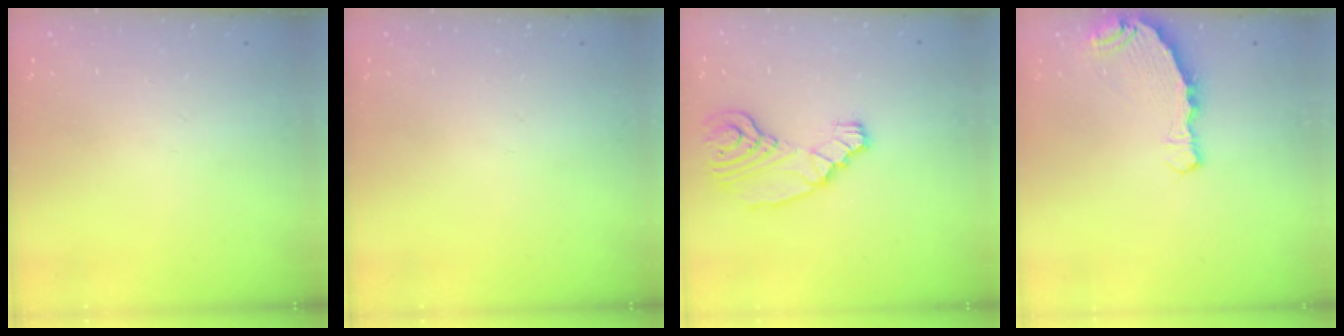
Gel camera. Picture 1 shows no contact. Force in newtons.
{"total": 0.0}
{"total": 10.1, "press": 10.0, "slide": 1.2}
{"total": 8.2, "press": 6.5, "slide": 5.1}